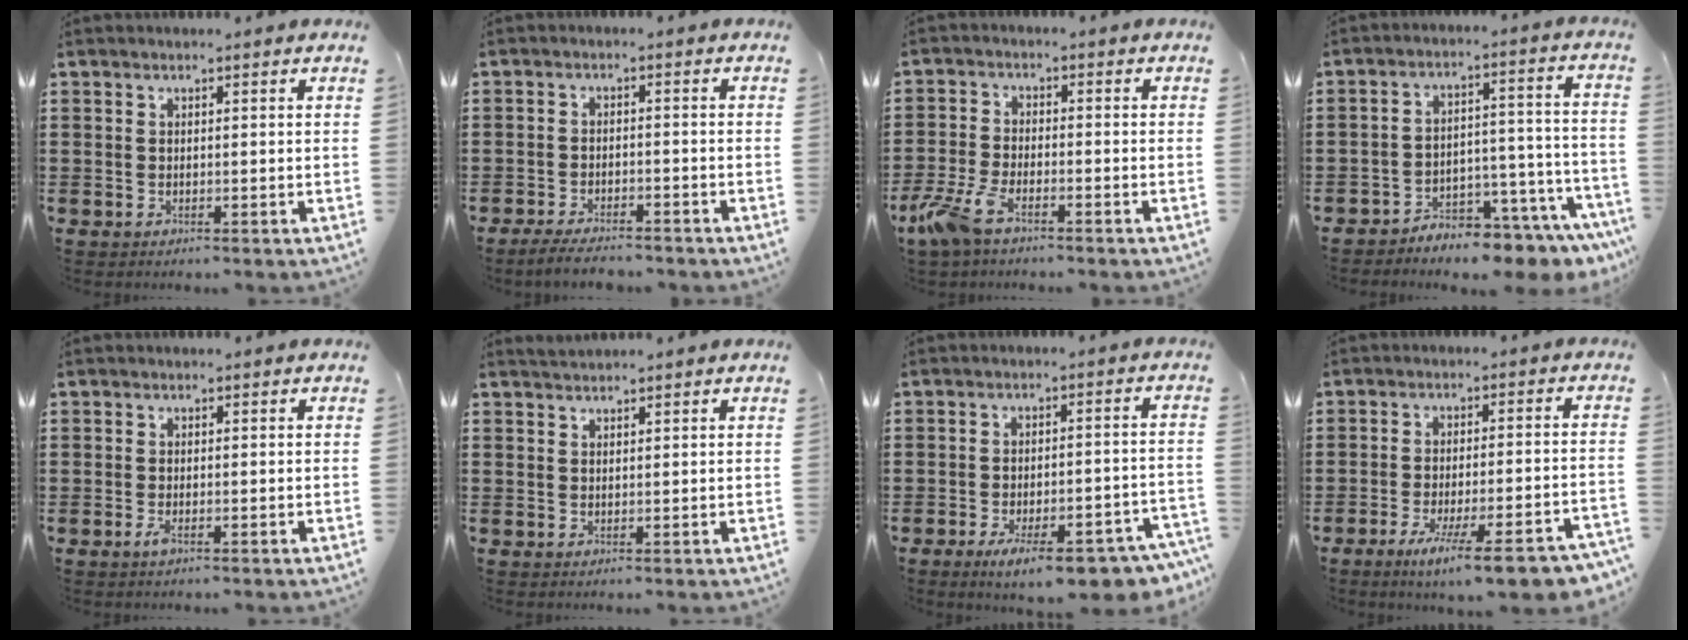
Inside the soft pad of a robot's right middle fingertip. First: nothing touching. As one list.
[{"total": 3.4, "force": [-3.2, 0.3, 1.0], "torque": [-0.024, -0.002, -0.067]}, {"total": 6.2, "force": [-4.1, 1.8, 4.3], "torque": [-0.116, -0.012, -0.084]}, {"total": 5.6, "force": [-5.5, 0.3, 1.1], "torque": [-0.018, 0.008, -0.105]}, {"total": 1.2, "force": [-0.5, 0.2, 1.0], "torque": [-0.027, -0.007, -0.011]}, {"total": 1.2, "force": [1.2, 0.1, 0.2], "torque": [-0.007, 0.000, 0.024]}, {"total": 8.6, "force": [-5.7, 1.9, 6.2], "torque": [-0.096, 0.004, -0.096]}, {"total": 9.4, "force": [-6.7, 0.6, 6.5], "torque": [-0.103, -0.002, -0.118]}]